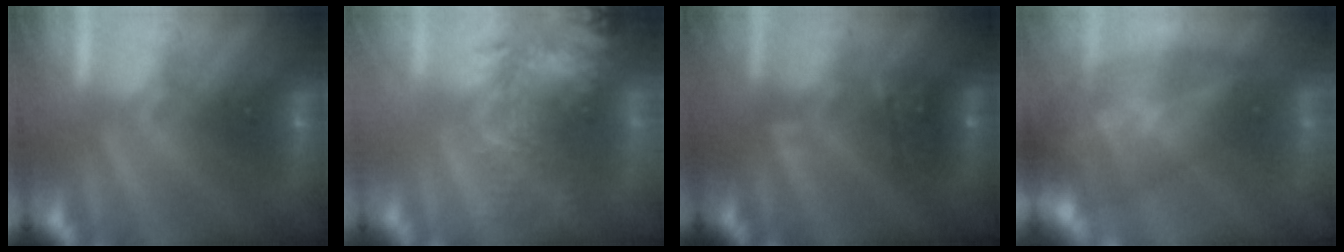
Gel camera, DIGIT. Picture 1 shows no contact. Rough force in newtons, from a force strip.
{"total": 11.8}
{"total": 2.4}
{"total": 7.5}